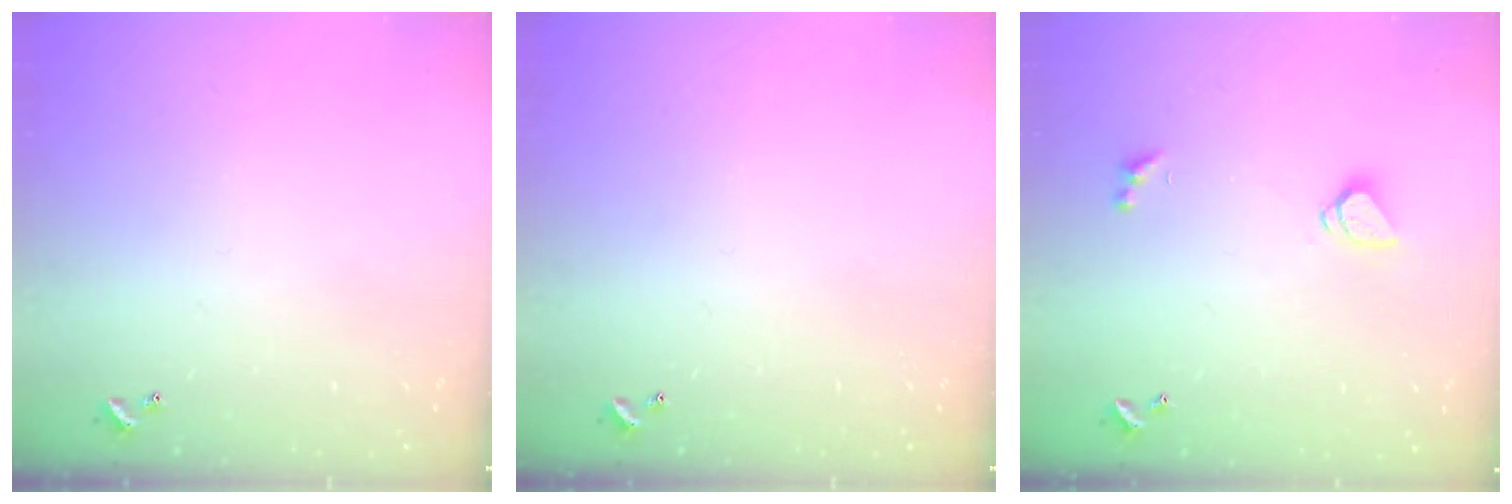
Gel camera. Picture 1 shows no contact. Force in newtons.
{"total": 0.0}
{"total": 1.5, "press": 1.4, "slide": 0.5}